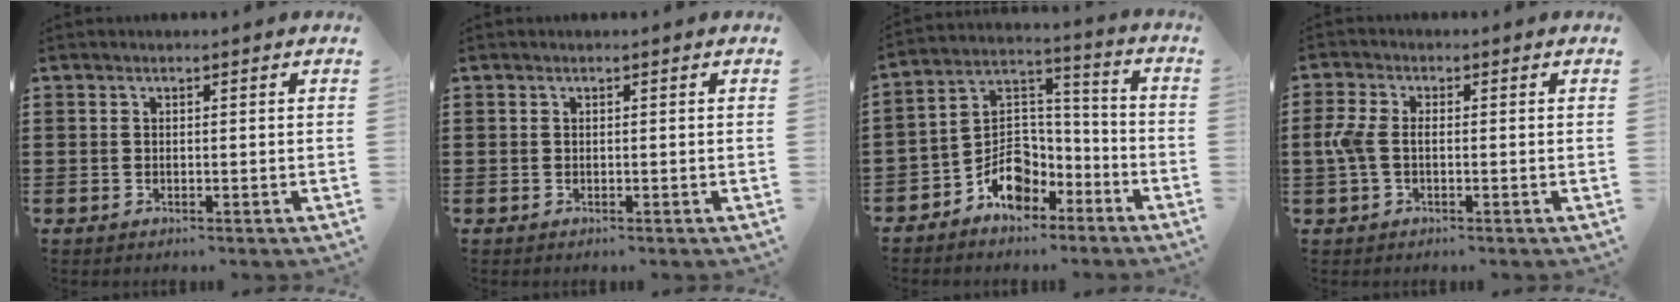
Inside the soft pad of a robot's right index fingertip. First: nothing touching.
{"total": 0.0}
{"total": 8.0, "force": [-5.2, 5.3, 3.0], "torque": [-0.062, 0.018, -0.098]}
{"total": 3.7, "force": [-0.5, 2.0, 3.0], "torque": [-0.085, -0.004, -0.018]}